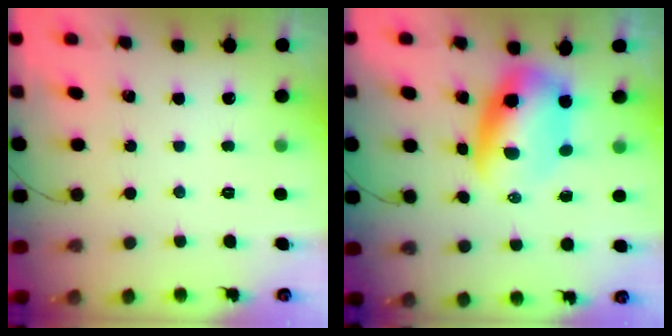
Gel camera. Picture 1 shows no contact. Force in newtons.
{"total": 8.0, "press": 7.7, "slide": 2.1}